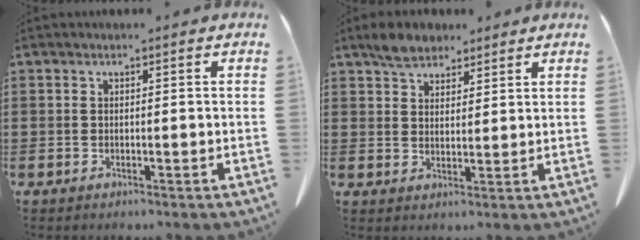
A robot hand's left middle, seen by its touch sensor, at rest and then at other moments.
{"total": 4.4, "force": [3.6, 2.3, 1.3], "torque": [-0.031, 0.002, 0.067]}